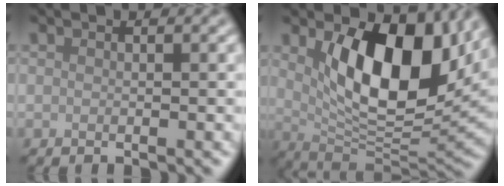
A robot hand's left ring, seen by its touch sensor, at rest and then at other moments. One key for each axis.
{"total": 11.3, "fx": 2.8, "fy": 5.7, "fz": 9.4, "tx": -0.138, "ty": -0.018, "tz": 0.051}